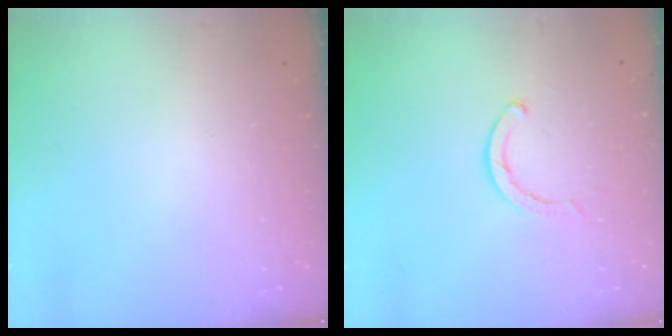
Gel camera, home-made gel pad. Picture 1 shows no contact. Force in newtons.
{"total": 2.8, "press": 2.8, "slide": 0.2}